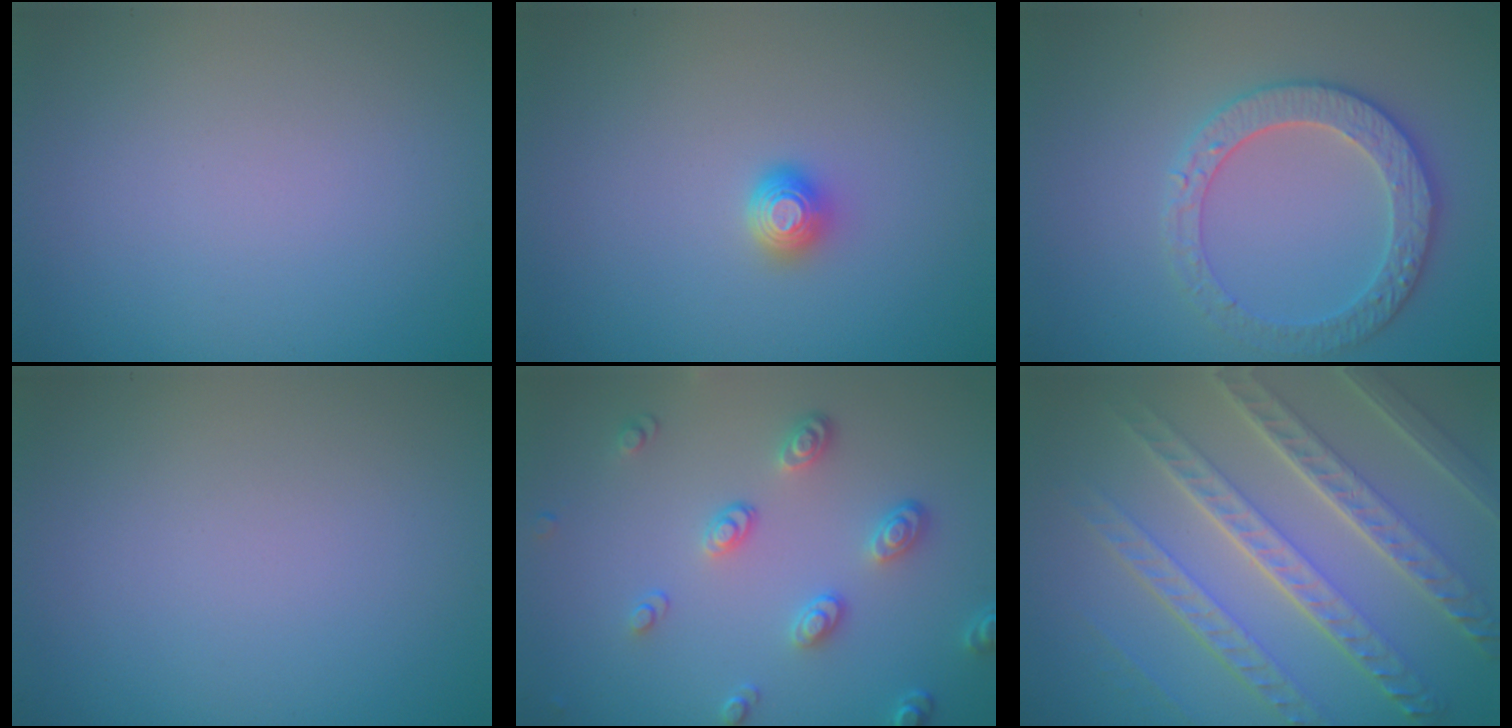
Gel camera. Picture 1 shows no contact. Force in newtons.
{"total": 1.4, "press": 1.2, "slide": 0.7}
{"total": 3.8, "press": 3.7, "slide": 0.7}
{"total": 0.0}
{"total": 3.6, "press": 2.9, "slide": 2.1}
{"total": 8.6, "press": 6.2, "slide": 6.0}